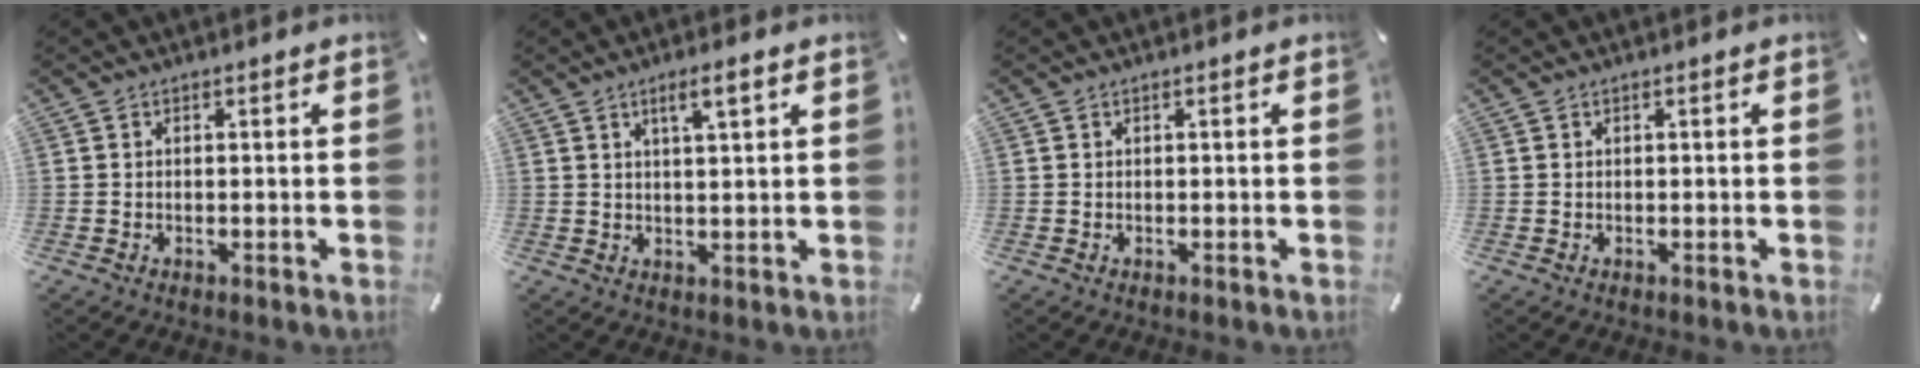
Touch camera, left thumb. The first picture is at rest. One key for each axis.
{"total": 4.4, "fx": 2.4, "fy": 0.5, "fz": 3.6, "tx": -0.074, "ty": 0.000, "tz": 0.040}
{"total": 0.0}
{"total": 0.0}